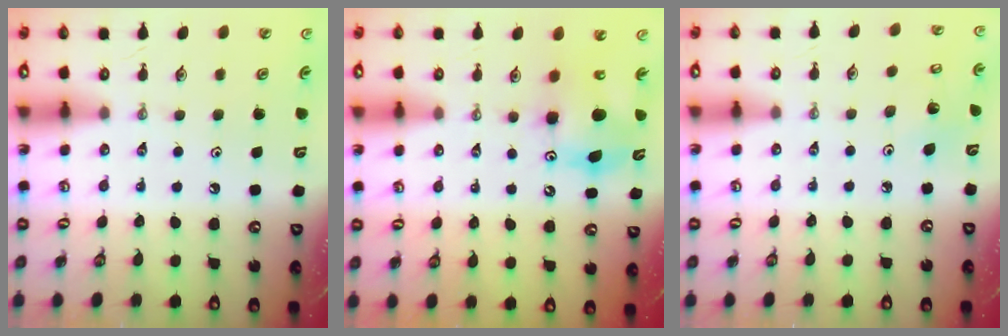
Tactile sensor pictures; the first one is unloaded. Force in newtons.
{"total": 8.8, "press": 8.6, "slide": 1.7}
{"total": 3.0, "press": 2.6, "slide": 1.5}